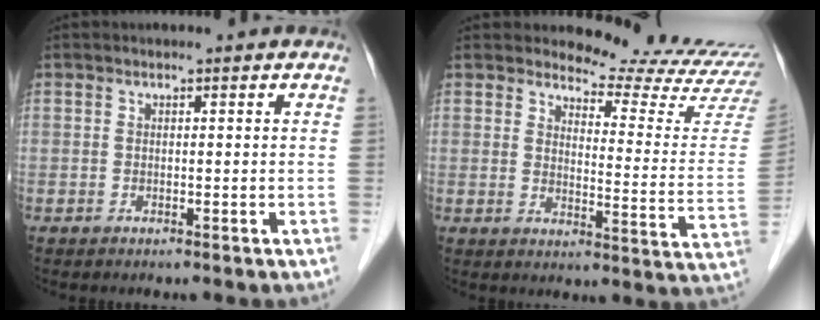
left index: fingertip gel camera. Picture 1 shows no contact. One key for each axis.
{"total": 16.1, "fx": 15.9, "fy": 0.4, "fz": 2.8, "tx": -0.027, "ty": -0.132, "tz": 0.167}